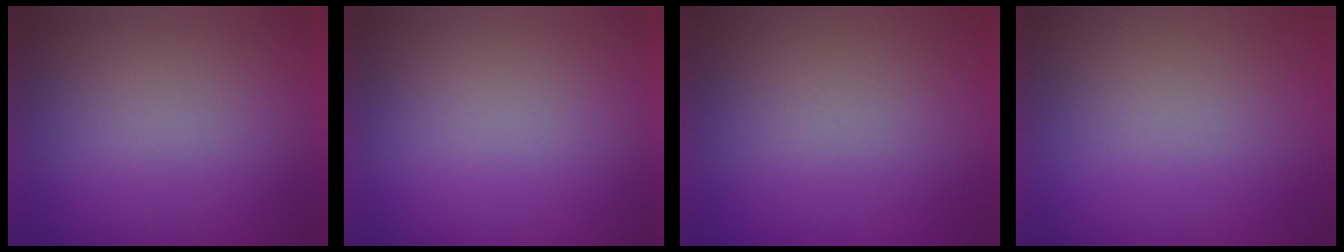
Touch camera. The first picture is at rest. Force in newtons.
{"total": 0.0}
{"total": 4.7}
{"total": 4.7}